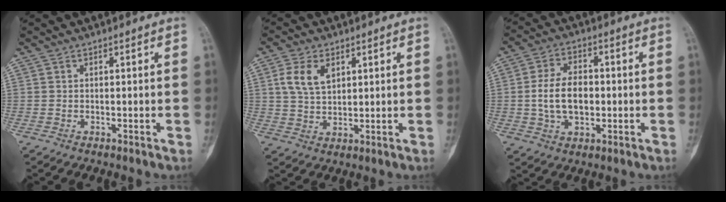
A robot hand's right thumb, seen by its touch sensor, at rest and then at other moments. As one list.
[{"total": 6.9, "force": [2.6, 4.2, 4.8], "torque": [-0.089, -0.006, 0.053]}, {"total": 10.0, "force": [-0.4, 6.4, 7.7], "torque": [-0.128, 0.011, -0.007]}]